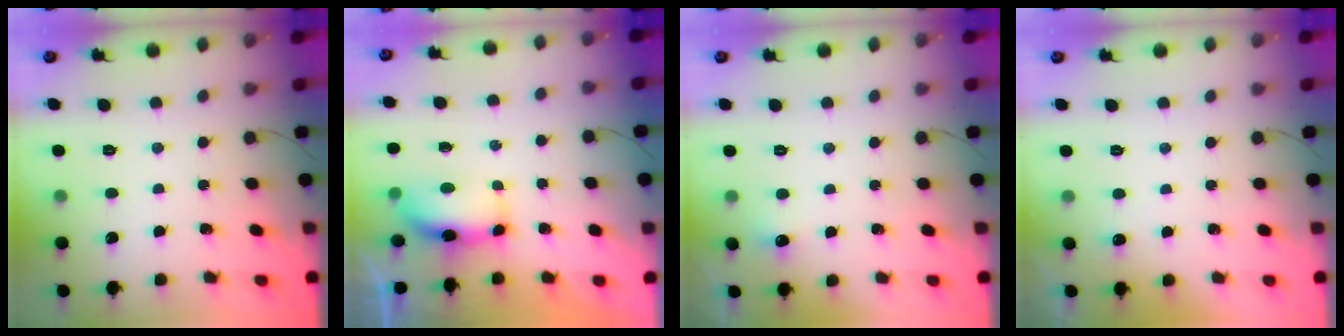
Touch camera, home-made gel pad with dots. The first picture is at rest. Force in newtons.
{"total": 6.4, "press": 6.3, "slide": 1.2}
{"total": 4.7, "press": 4.5, "slide": 1.3}
{"total": 2.8, "press": 2.5, "slide": 1.2}